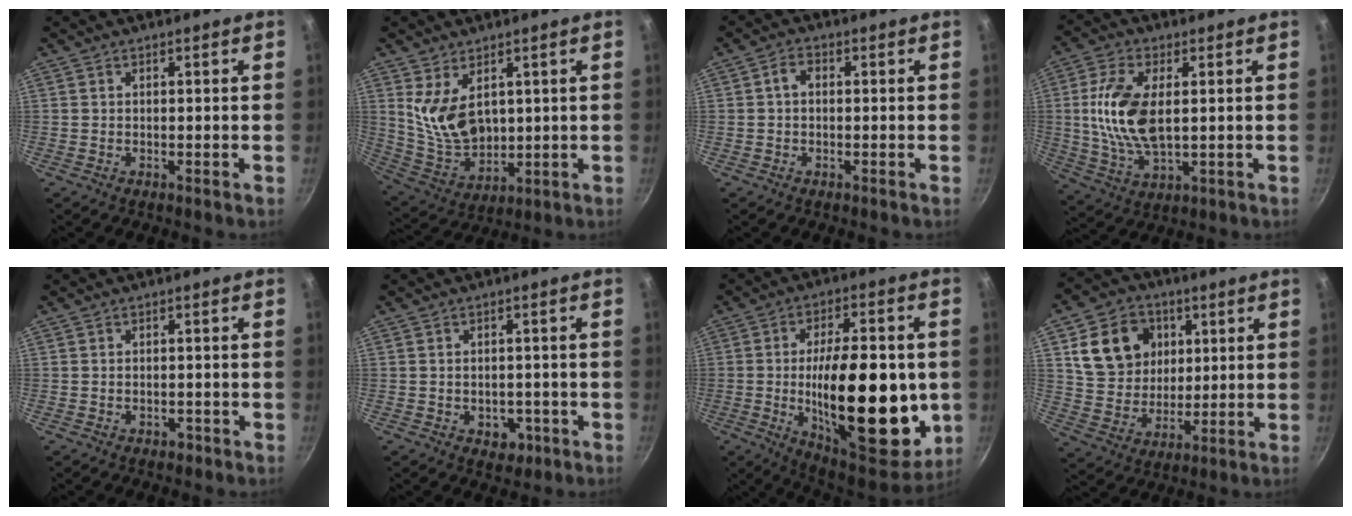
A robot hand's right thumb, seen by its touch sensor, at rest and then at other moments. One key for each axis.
{"total": 10.8, "fx": 3.5, "fy": 6.7, "fz": 7.7, "tx": -0.127, "ty": -0.044, "tz": 0.087}
{"total": 2.5, "fx": 0.1, "fy": 1.8, "fz": 1.8, "tx": -0.028, "ty": 0.008, "tz": -0.003}
{"total": 13.2, "fx": 1.5, "fy": 6.8, "fz": 11.2, "tx": -0.219, "ty": -0.001, "tz": 0.030}
{"total": 1.5, "fx": -0.8, "fy": 1.0, "fz": 0.8, "tx": -0.011, "ty": 0.007, "tz": -0.008}
{"total": 4.5, "fx": -1.6, "fy": 3.3, "fz": 2.6, "tx": -0.019, "ty": 0.009, "tz": -0.012}
{"total": 28.5, "fx": -3.0, "fy": 12.4, "fz": 25.5, "tx": -0.356, "ty": -0.004, "tz": -0.035}
{"total": 15.3, "fx": 4.7, "fy": 12.5, "fz": 7.4, "tx": -0.108, "ty": -0.007, "tz": 0.086}